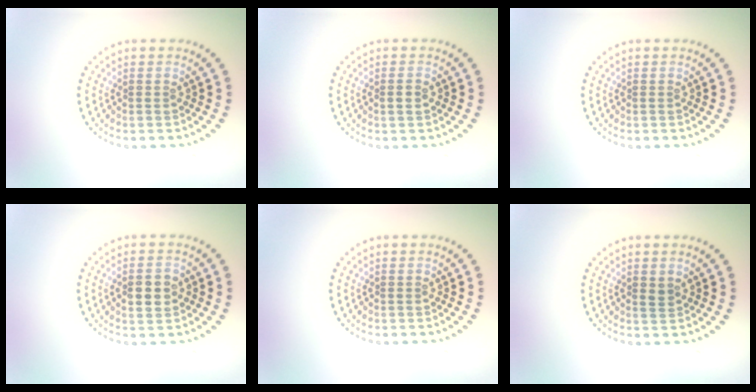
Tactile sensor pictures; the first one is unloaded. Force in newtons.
{"total": 1.0, "press": 1.0, "slide": 0.3}
{"total": 0.0}
{"total": 2.8, "press": 2.8, "slide": 0.0}
{"total": 0.0}
{"total": 0.8, "press": 0.8, "slide": 0.3}